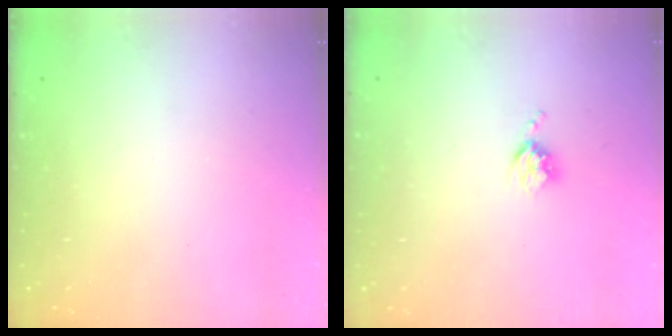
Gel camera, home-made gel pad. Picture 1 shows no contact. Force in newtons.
{"total": 3.3, "press": 3.3, "slide": 0.4}